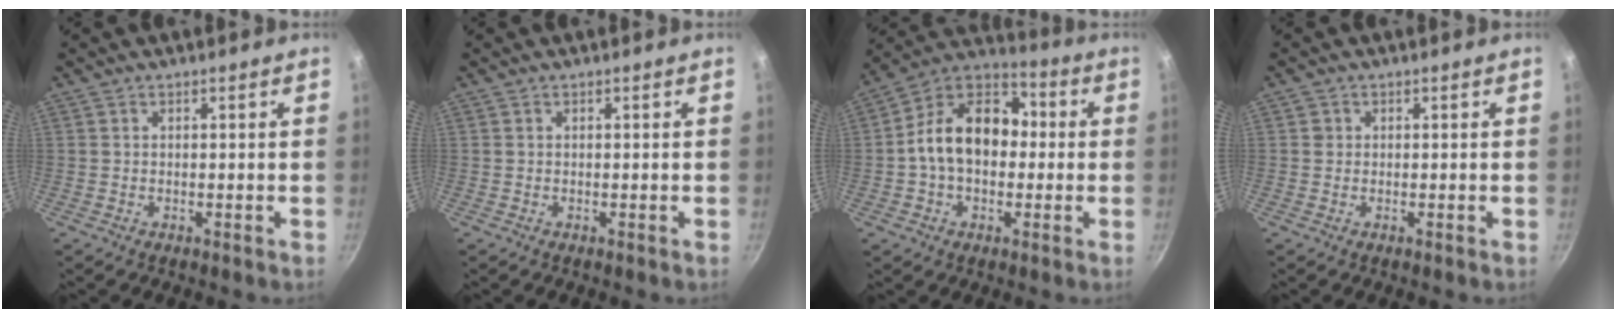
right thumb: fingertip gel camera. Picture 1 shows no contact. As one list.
[{"total": 0.0}, {"total": 16.2, "force": [-0.3, 11.5, 11.4], "torque": [-0.150, 0.045, -0.027]}, {"total": 1.2, "force": [0.3, 1.1, 0.2], "torque": [0.002, 0.003, 0.002]}]